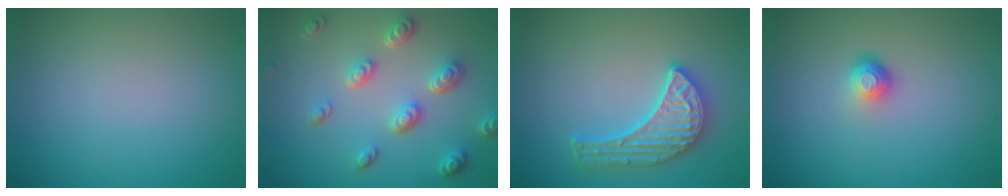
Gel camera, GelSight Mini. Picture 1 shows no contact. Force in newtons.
{"total": 4.9, "press": 3.7, "slide": 3.2}
{"total": 5.0, "press": 4.3, "slide": 2.7}
{"total": 1.8, "press": 1.2, "slide": 1.3}